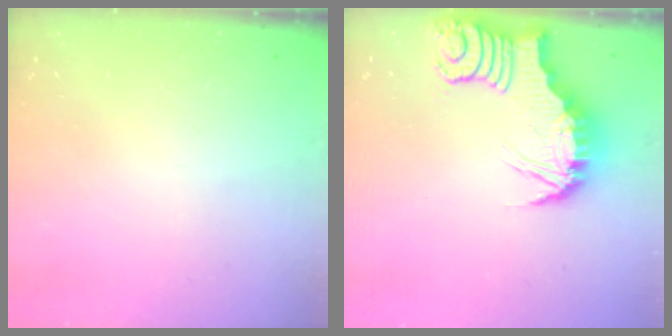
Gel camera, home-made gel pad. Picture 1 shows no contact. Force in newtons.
{"total": 3.9, "press": 3.9, "slide": 0.4}